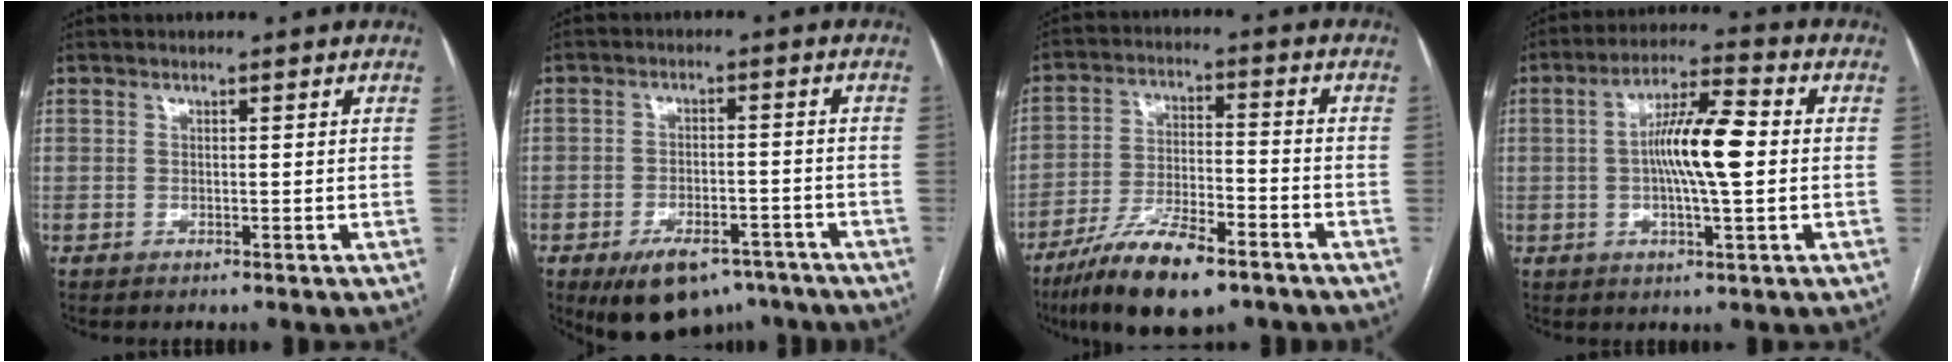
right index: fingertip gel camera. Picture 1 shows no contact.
{"total": 10.3, "force": [-7.3, 5.1, 5.3], "torque": [-0.075, 0.005, -0.106]}
{"total": 13.5, "force": [-9.2, 3.4, 9.2], "torque": [-0.170, -0.018, -0.160]}
{"total": 10.3, "force": [0.1, 1.6, 10.2], "torque": [-0.185, 0.015, -0.003]}